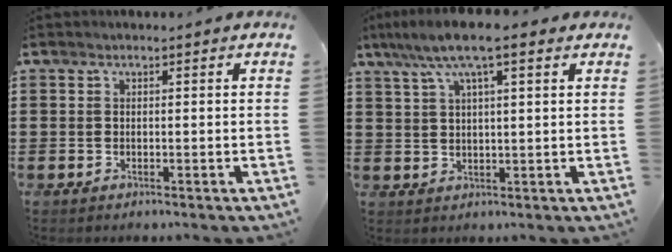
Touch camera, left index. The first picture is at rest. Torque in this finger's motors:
{"motor_torque": [2.14, 0.00, 0.80, 0.21]}